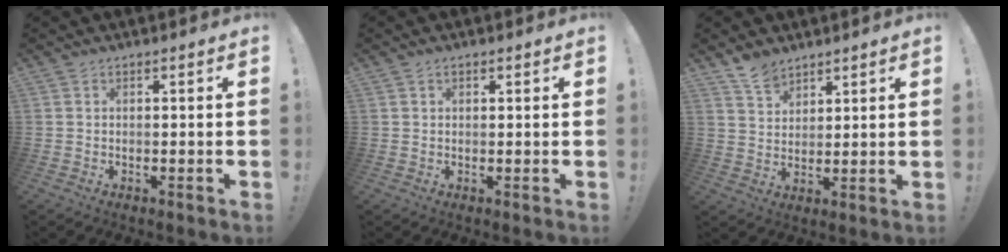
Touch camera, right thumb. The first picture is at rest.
{"total": 0.6, "force": [0.4, 0.4, 0.3], "torque": [-0.001, 0.000, 0.006]}
{"total": 6.2, "force": [5.3, 2.8, 1.6], "torque": [-0.032, -0.034, 0.102]}